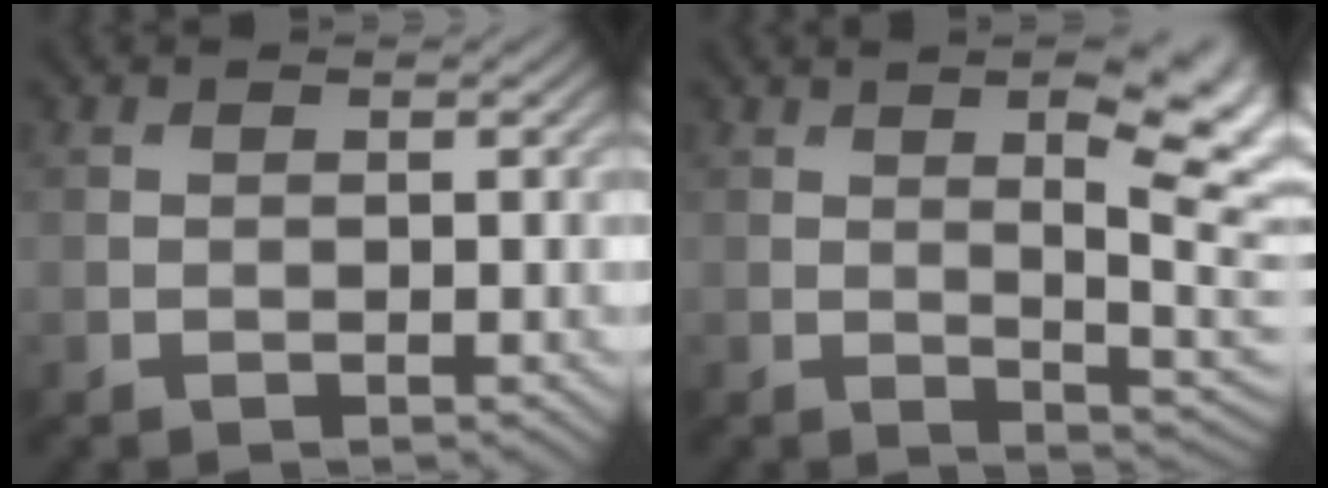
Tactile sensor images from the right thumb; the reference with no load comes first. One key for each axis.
{"total": 10.5, "fx": 3.4, "fy": 3.3, "fz": 9.4, "tx": -0.130, "ty": 0.011, "tz": 0.053}